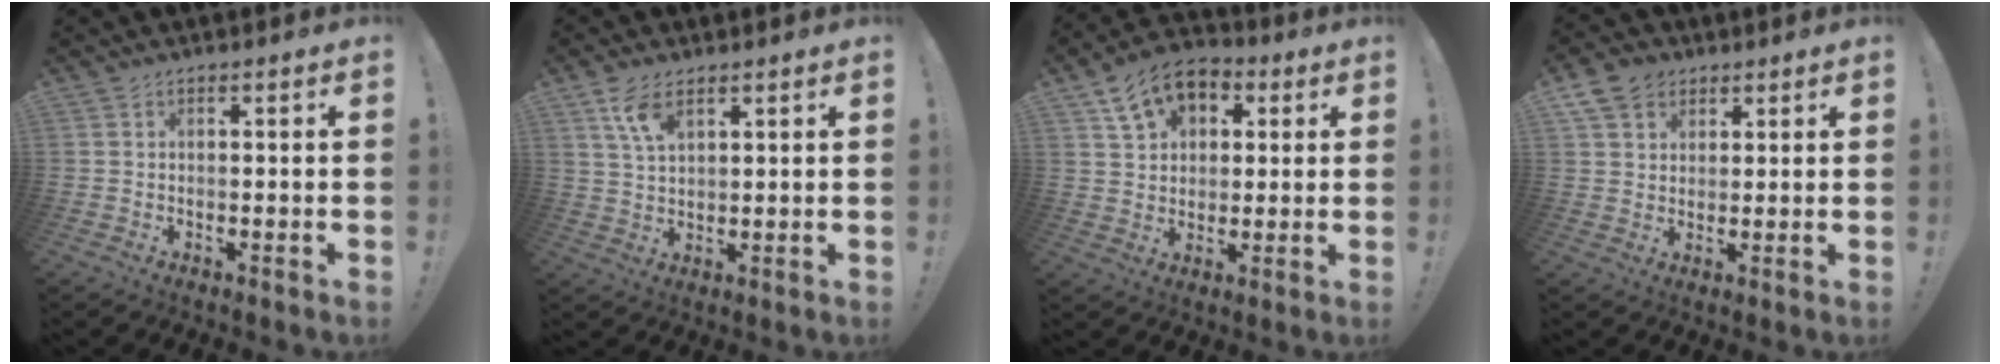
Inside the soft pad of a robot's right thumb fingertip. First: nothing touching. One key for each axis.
{"total": 6.9, "fx": 4.0, "fy": 3.2, "fz": 4.6, "tx": -0.079, "ty": -0.014, "tz": 0.074}
{"total": 10.6, "fx": 5.4, "fy": 7.8, "fz": 4.7, "tx": -0.075, "ty": -0.019, "tz": 0.107}
{"total": 7.8, "fx": 4.3, "fy": 6.0, "fz": 2.4, "tx": -0.034, "ty": -0.019, "tz": 0.087}